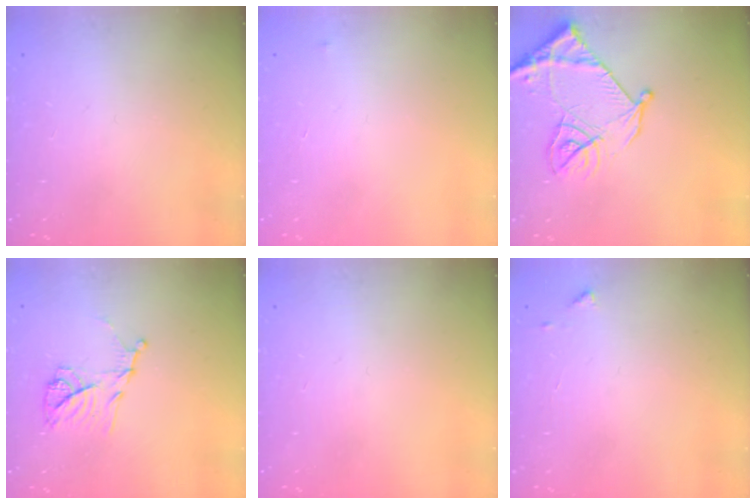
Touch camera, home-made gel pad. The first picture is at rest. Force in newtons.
{"total": 2.5, "press": 2.5, "slide": 0.4}
{"total": 14.4, "press": 14.3, "slide": 1.6}
{"total": 11.4, "press": 11.4, "slide": 0.3}
{"total": 0.0}
{"total": 4.5, "press": 4.4, "slide": 0.5}